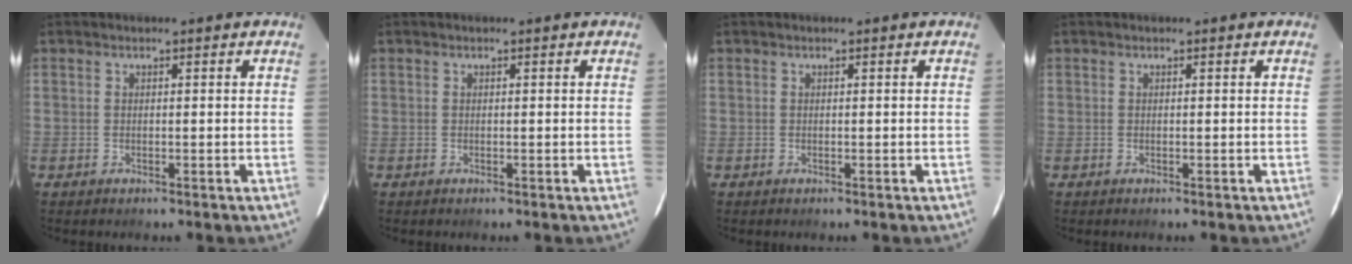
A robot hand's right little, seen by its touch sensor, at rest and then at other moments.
{"total": 0.0}
{"total": 0.0}
{"total": 0.0}